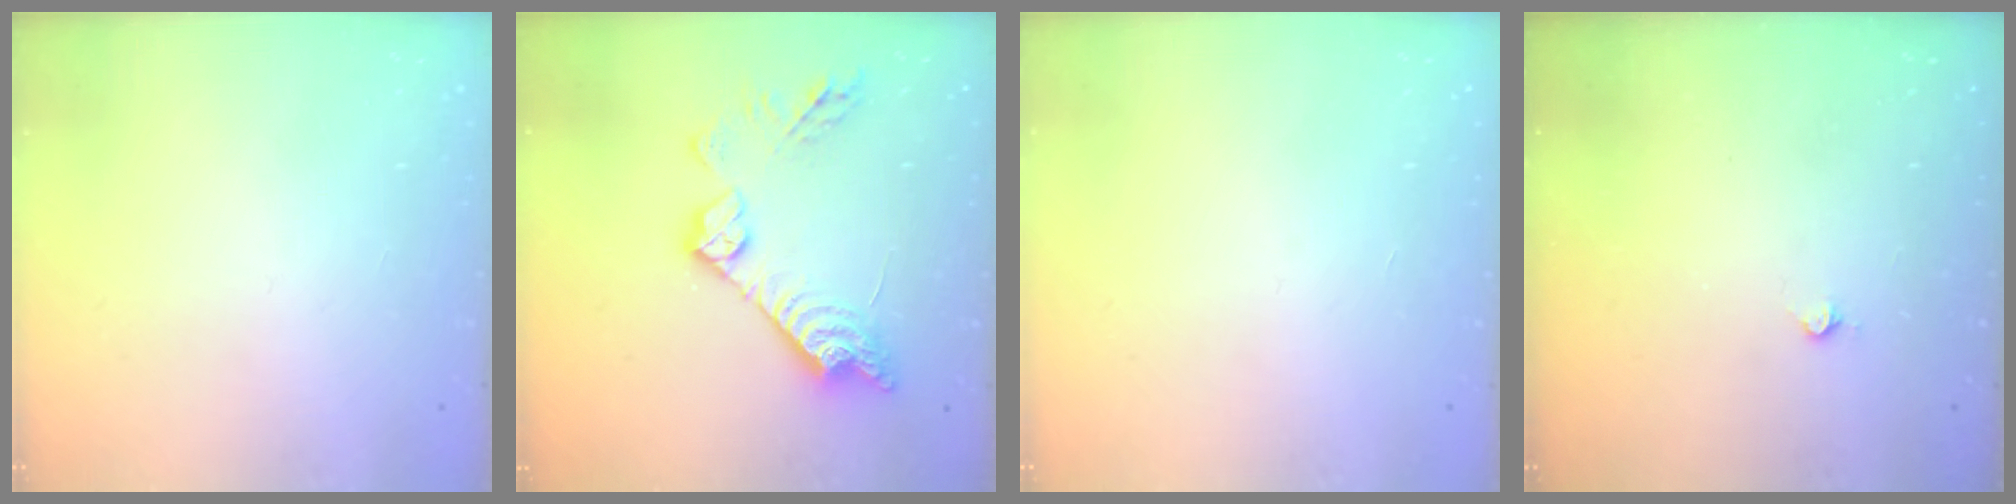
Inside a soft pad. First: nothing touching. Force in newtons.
{"total": 16.1, "press": 16.0, "slide": 0.9}
{"total": 0.0}
{"total": 2.7, "press": 2.7, "slide": 0.5}